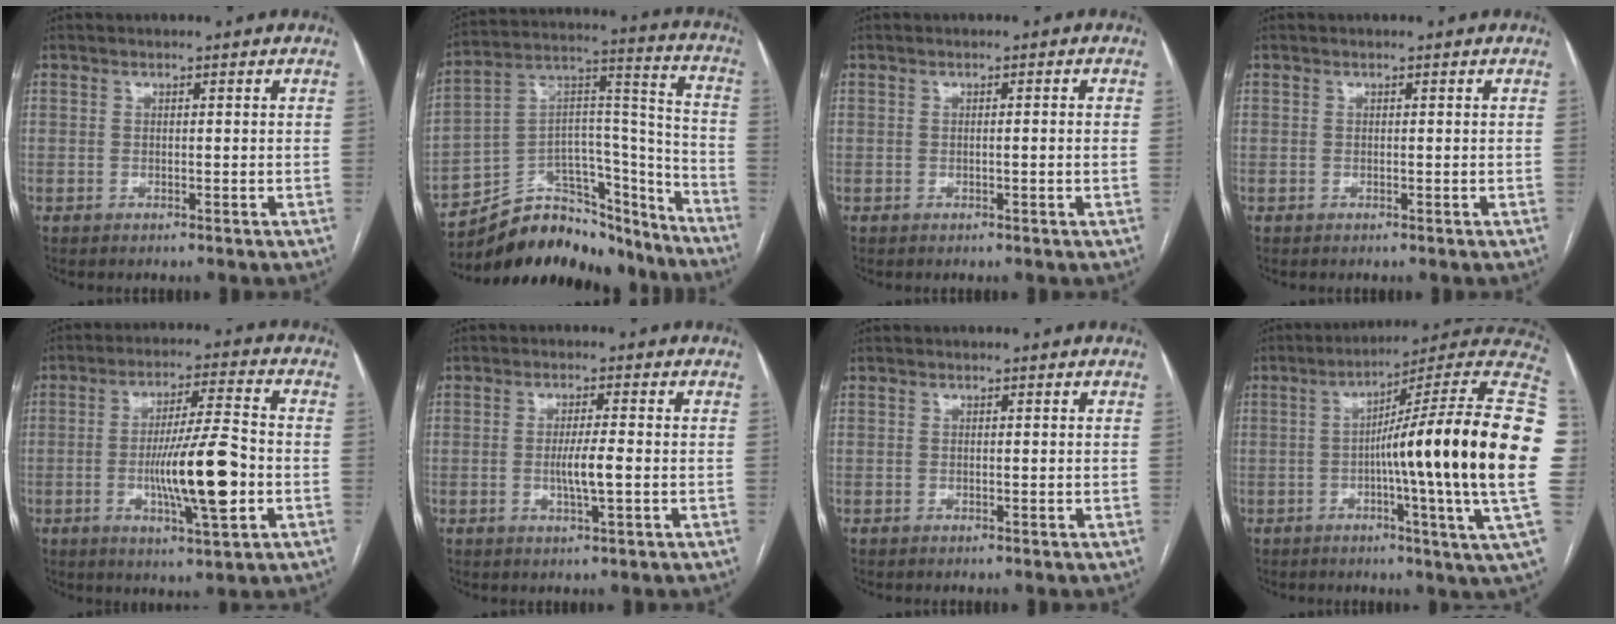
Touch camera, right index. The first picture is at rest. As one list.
[{"total": 23.8, "force": [-21.1, 8.5, 6.9], "torque": [-0.096, 0.053, -0.323]}, {"total": 1.3, "force": [-0.1, -0.1, 1.3], "torque": [-0.019, 0.000, -0.001]}, {"total": 0.0}, {"total": 12.9, "force": [-2.8, 1.1, 12.5], "torque": [-0.216, -0.005, -0.048]}, {"total": 4.2, "force": [-0.7, 0.1, 4.1], "torque": [-0.077, -0.005, -0.013]}, {"total": 0.0}, {"total": 27.9, "force": [-1.1, -0.8, 27.8], "torque": [-0.297, 0.020, -0.037]}]